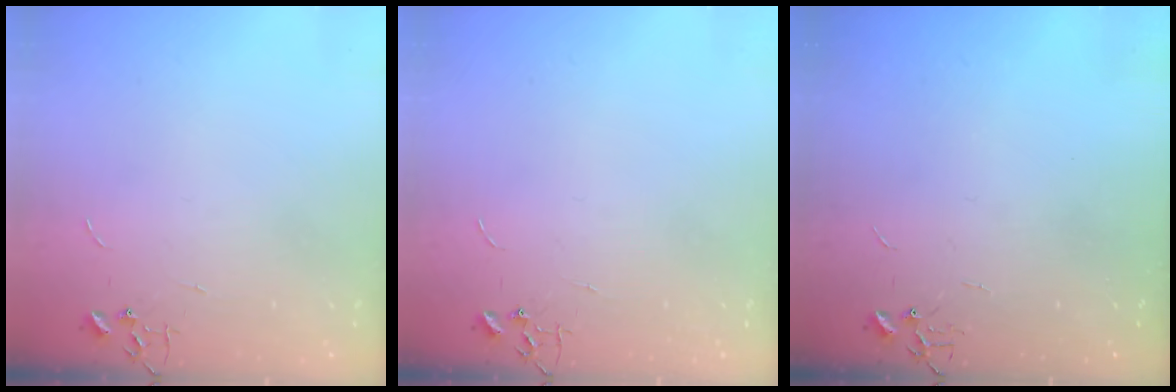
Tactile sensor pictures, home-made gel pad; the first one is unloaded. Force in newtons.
{"total": 0.0}
{"total": 0.0}